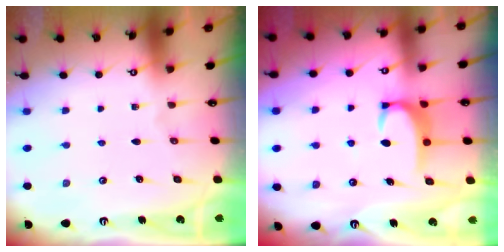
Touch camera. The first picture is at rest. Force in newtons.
{"total": 3.5, "press": 3.4, "slide": 0.5}